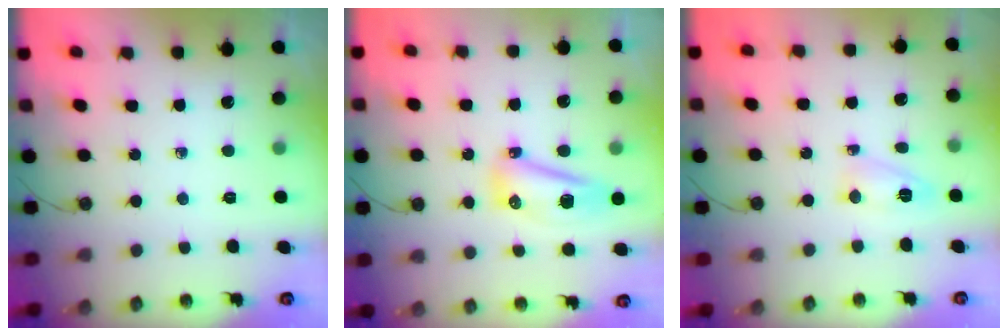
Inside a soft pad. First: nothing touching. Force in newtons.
{"total": 10.8, "press": 10.8, "slide": 1.3}
{"total": 5.3, "press": 5.3, "slide": 0.4}